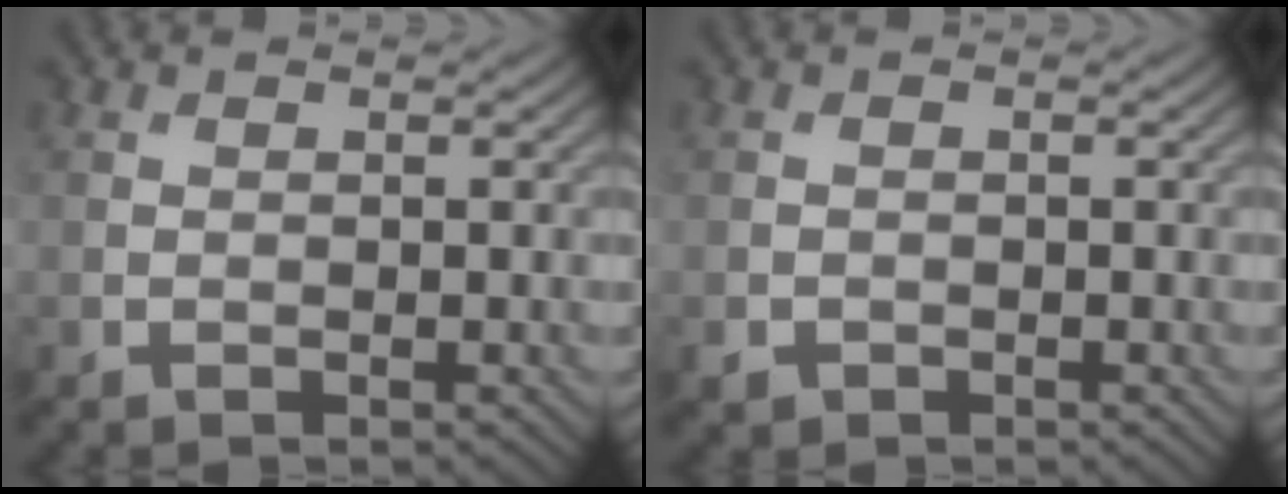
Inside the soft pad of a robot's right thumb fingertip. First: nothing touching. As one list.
[{"total": 1.0, "force": [-0.7, 0.8, 0.2], "torque": [-0.003, -0.004, -0.014]}]